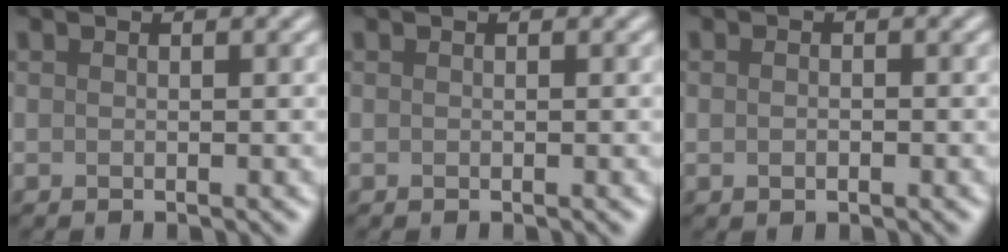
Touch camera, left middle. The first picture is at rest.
{"total": 0.0}
{"total": 0.9, "force": [-0.1, 0.6, 0.7], "torque": [-0.014, 0.001, -0.004]}